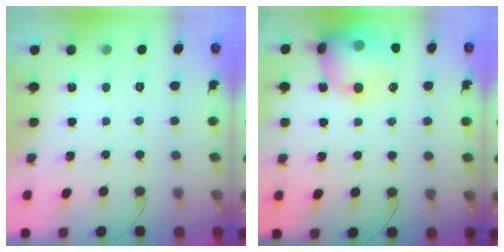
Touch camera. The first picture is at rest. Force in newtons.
{"total": 15.2, "press": 15.0, "slide": 2.7}